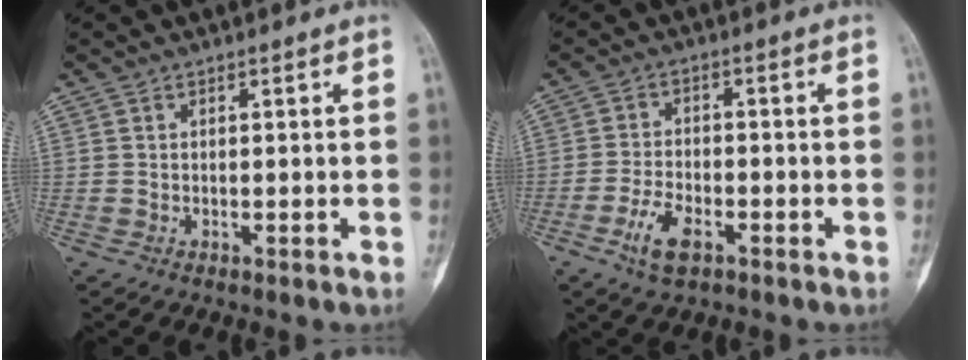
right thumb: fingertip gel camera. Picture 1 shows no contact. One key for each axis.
{"total": 6.0, "fx": -3.0, "fy": 2.9, "fz": 4.3, "tx": -0.081, "ty": 0.011, "tz": -0.056}